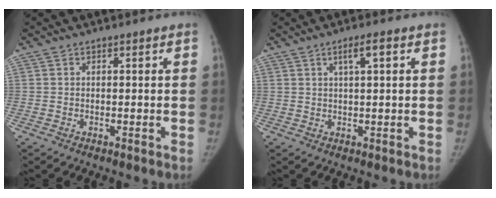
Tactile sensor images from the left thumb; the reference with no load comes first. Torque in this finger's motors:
{"motor_torque": [-0.12, 0.00, 0.15, 0.39, 0.00]}